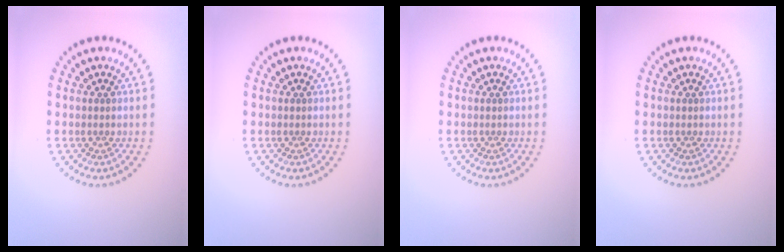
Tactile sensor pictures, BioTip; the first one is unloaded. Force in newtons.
{"total": 0.0}
{"total": 0.0}
{"total": 0.0}